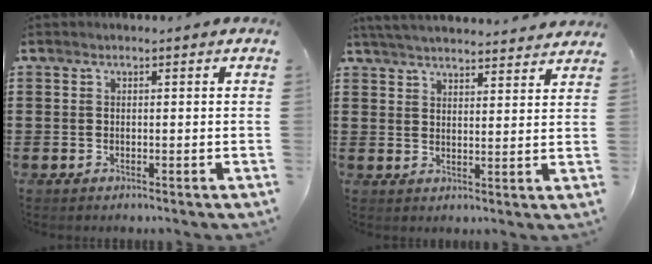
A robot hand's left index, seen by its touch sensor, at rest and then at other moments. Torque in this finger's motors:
{"motor_torque": [2.14, 0.00, 0.67, 0.12]}